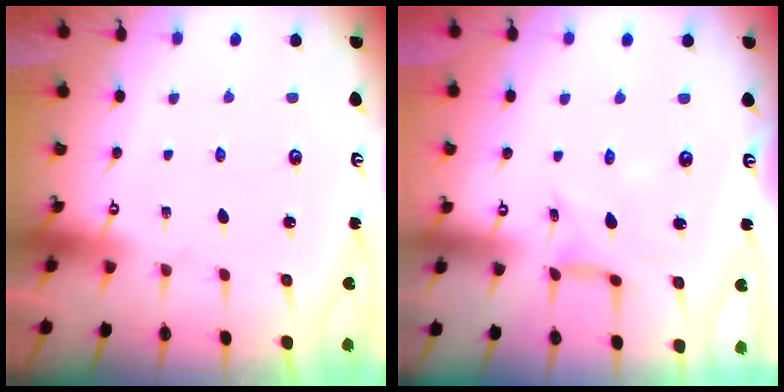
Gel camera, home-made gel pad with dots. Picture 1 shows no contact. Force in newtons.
{"total": 6.7, "press": 6.7, "slide": 0.4}